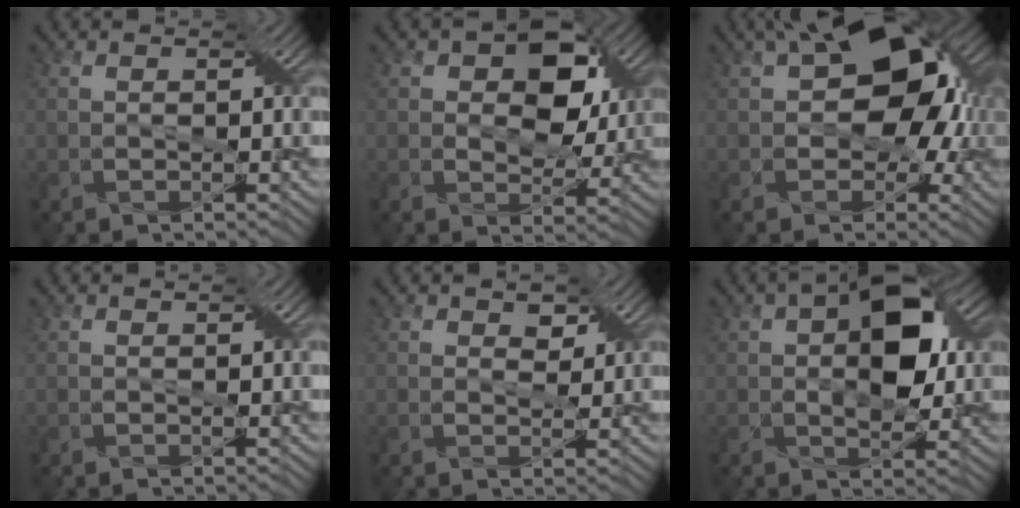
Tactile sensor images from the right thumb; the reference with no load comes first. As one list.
[{"total": 7.7, "force": [2.2, 5.0, 5.4], "torque": [-0.073, 0.003, 0.026]}, {"total": 12.8, "force": [2.2, 8.1, 9.7], "torque": [-0.136, 0.012, 0.026]}, {"total": 0.0}, {"total": 1.7, "force": [1.0, 1.1, 0.9], "torque": [-0.017, -0.002, 0.016]}, {"total": 8.9, "force": [1.3, 4.9, 7.3], "torque": [-0.120, 0.011, 0.013]}]